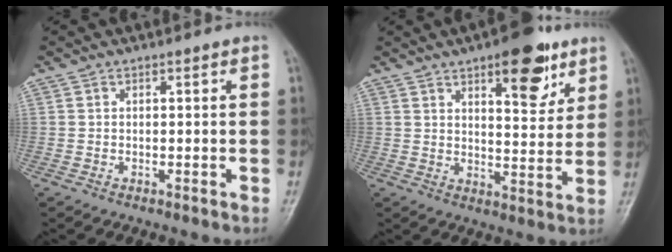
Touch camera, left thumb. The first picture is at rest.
{"total": 12.1, "force": [6.9, 4.7, 8.8], "torque": [-0.090, -0.035, 0.097]}